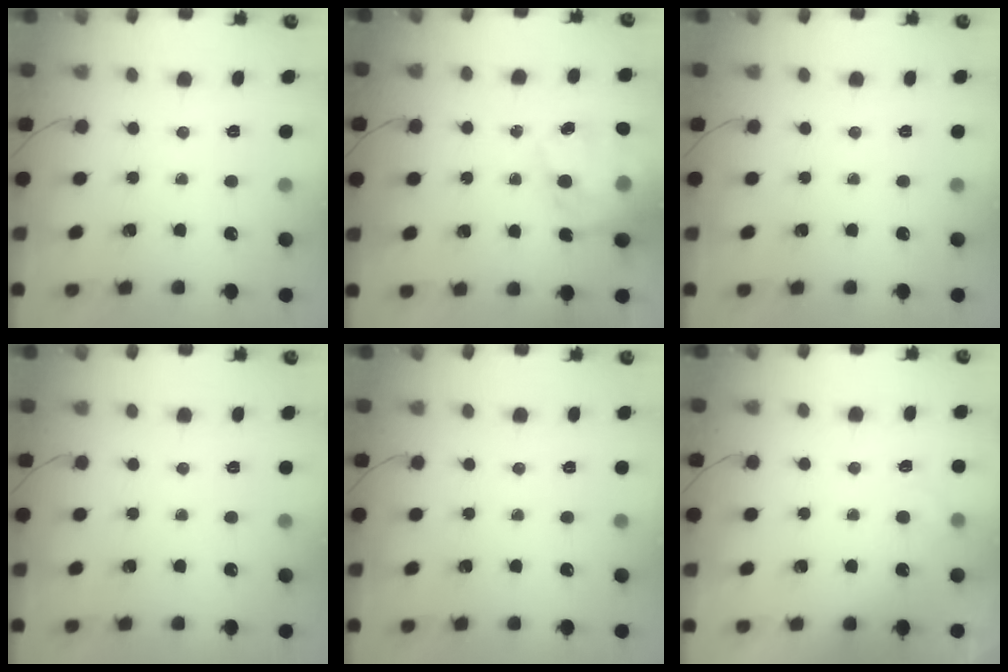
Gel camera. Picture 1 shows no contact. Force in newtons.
{"total": 16.8, "press": 16.5, "slide": 3.4}
{"total": 0.0}
{"total": 0.0}
{"total": 0.0}
{"total": 2.1, "press": 1.6, "slide": 1.3}